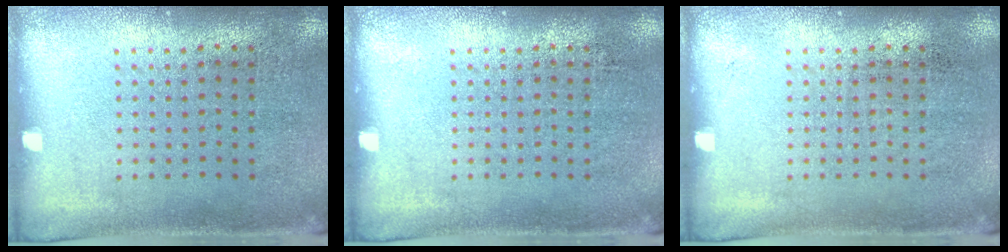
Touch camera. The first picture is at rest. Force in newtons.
{"total": 0.0}
{"total": 0.0}